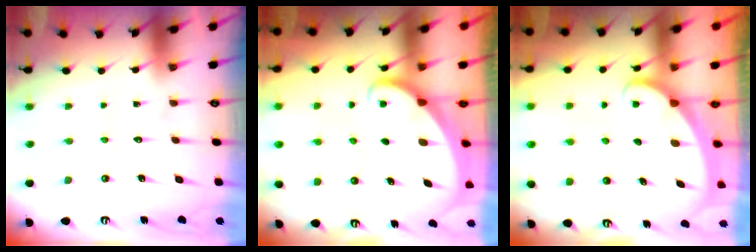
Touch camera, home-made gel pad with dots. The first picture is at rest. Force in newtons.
{"total": 2.0, "press": 2.0, "slide": 0.2}
{"total": 1.7, "press": 1.7, "slide": 0.1}